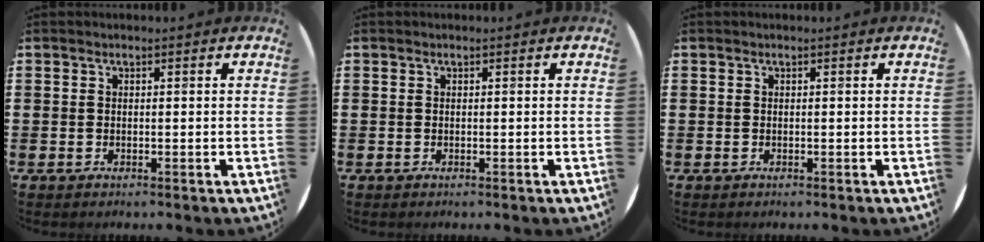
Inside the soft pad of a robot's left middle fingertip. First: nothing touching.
{"total": 0.0}
{"total": 0.0}